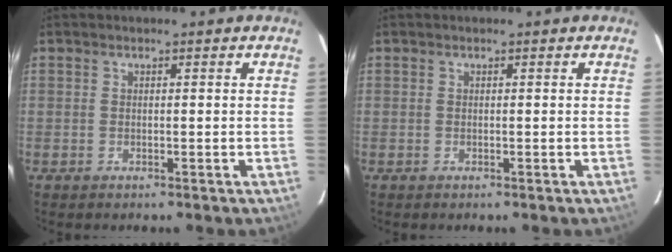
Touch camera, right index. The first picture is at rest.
{"total": 0.0}